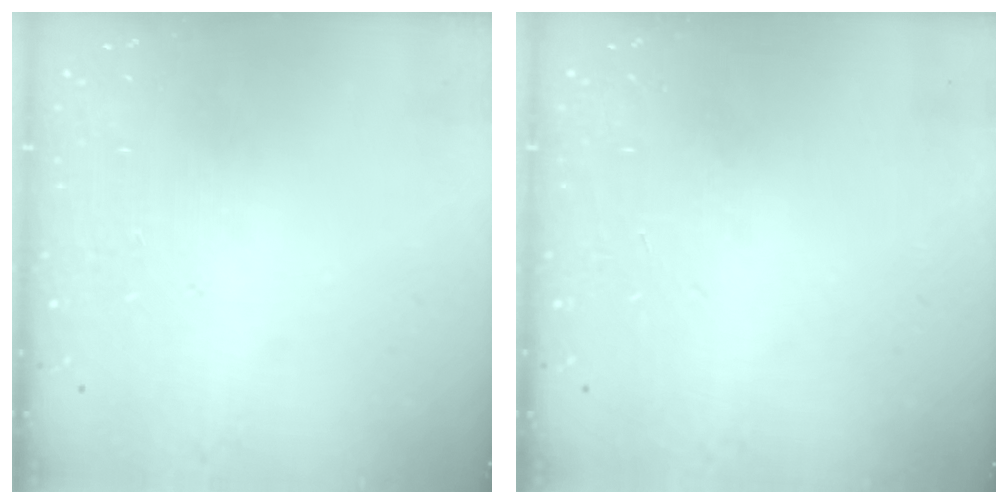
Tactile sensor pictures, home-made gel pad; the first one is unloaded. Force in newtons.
{"total": 0.0}